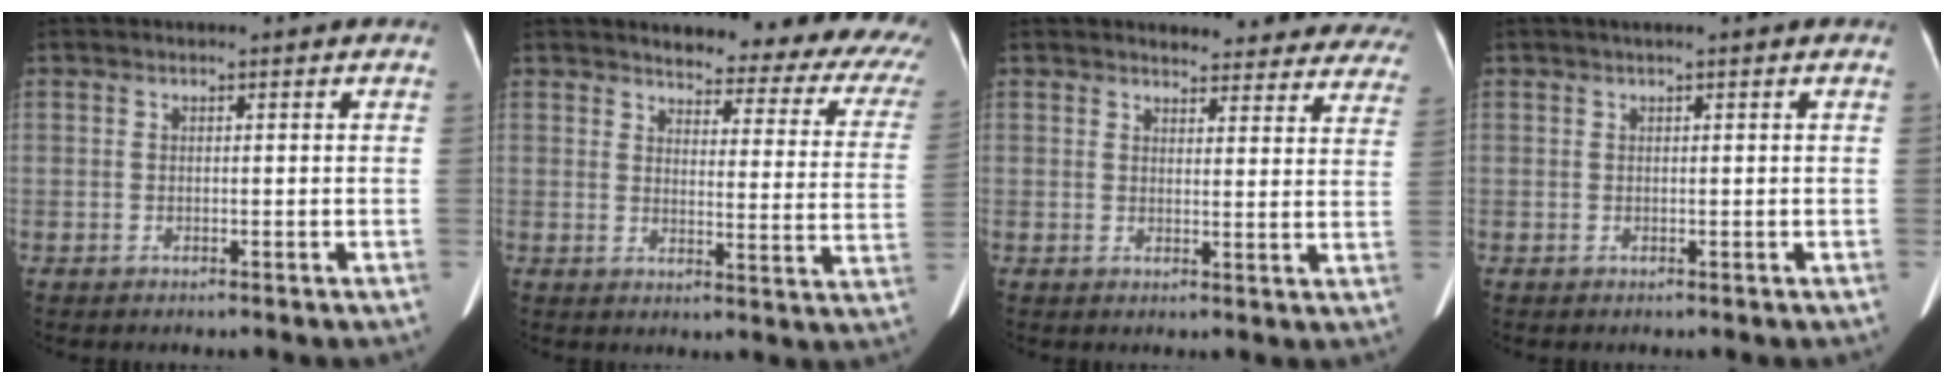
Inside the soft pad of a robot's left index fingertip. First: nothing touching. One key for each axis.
{"total": 18.6, "fx": 16.5, "fy": 4.1, "fz": 7.5, "tx": -0.060, "ty": -0.061, "tz": 0.165}
{"total": 15.0, "fx": 14.0, "fy": 4.0, "fz": 3.6, "tx": -0.009, "ty": -0.017, "tz": 0.141}
{"total": 0.9, "fx": 0.6, "fy": -0.1, "fz": 0.7, "tx": -0.014, "ty": 0.011, "tz": 0.010}